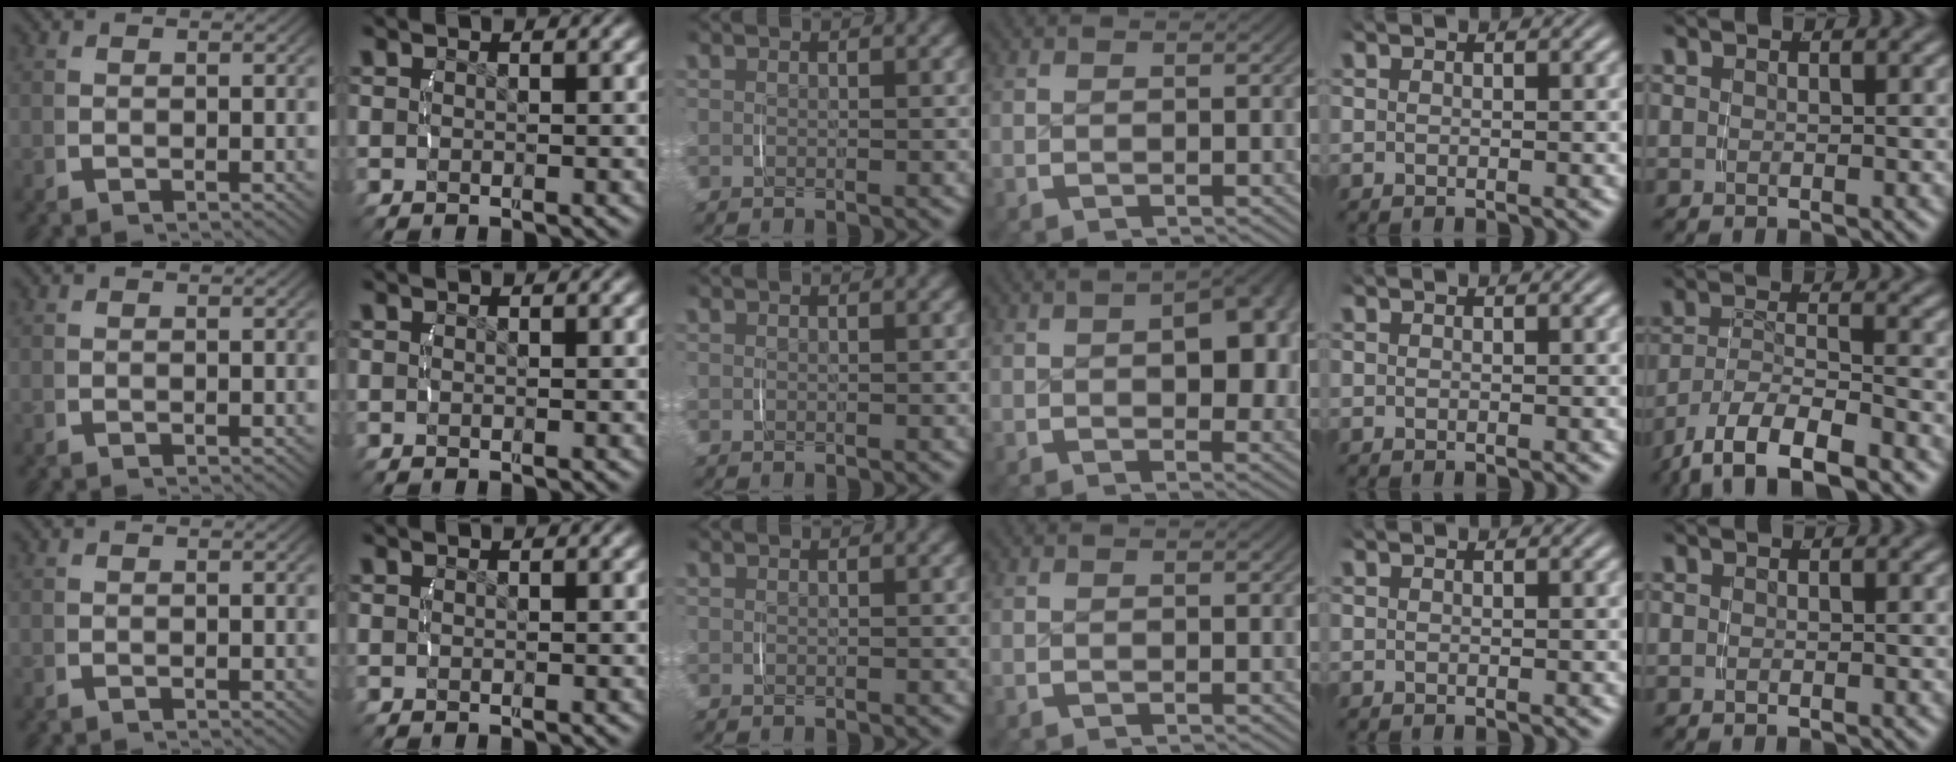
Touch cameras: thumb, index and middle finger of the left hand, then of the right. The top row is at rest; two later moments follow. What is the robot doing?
{"motion": "lift_and_place", "object": "jewelry box"}